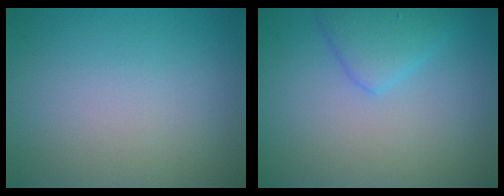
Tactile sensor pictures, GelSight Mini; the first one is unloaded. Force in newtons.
{"total": 2.8, "press": 2.8, "slide": 0.2}